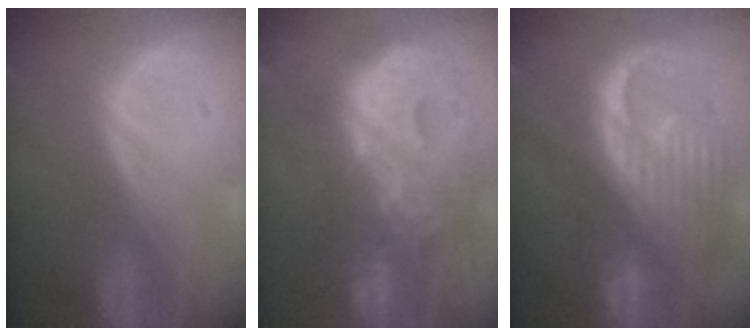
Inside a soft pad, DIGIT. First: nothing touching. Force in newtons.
{"total": 14.6, "press": 12.7, "slide": 7.3}
{"total": 13.0, "press": 11.2, "slide": 6.6}